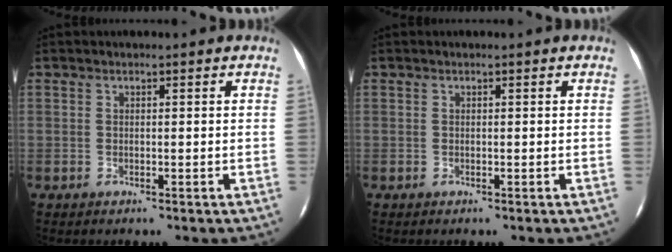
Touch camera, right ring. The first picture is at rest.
{"total": 0.0}